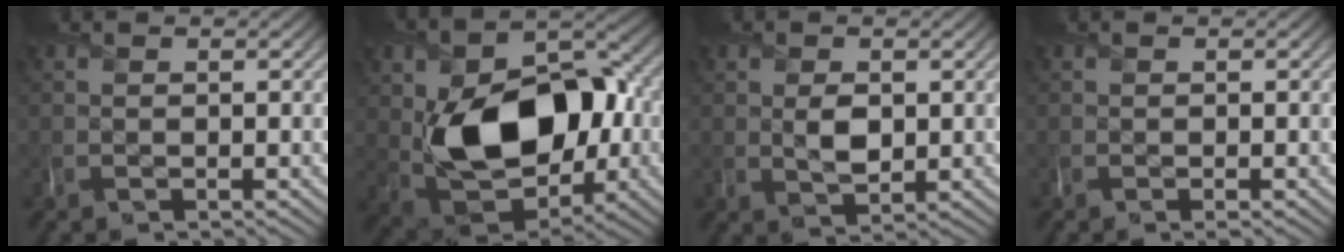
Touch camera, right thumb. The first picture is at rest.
{"total": 14.5, "force": [-0.2, 10.0, 10.5], "torque": [-0.158, -0.007, 0.003]}
{"total": 2.7, "force": [0.3, 1.9, 2.0], "torque": [-0.044, -0.010, 0.011]}
{"total": 0.6, "force": [-0.3, 0.0, 0.6], "torque": [-0.011, -0.004, -0.006]}